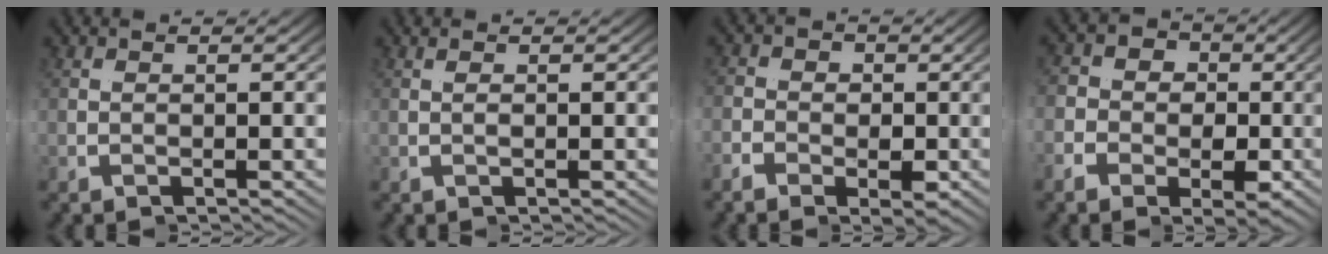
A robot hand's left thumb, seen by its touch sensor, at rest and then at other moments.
{"total": 0.8, "force": [0.2, -0.3, 0.7], "torque": [-0.008, 0.005, -0.001]}
{"total": 2.1, "force": [0.6, 1.7, 0.9], "torque": [-0.011, 0.016, -0.013]}
{"total": 8.2, "force": [2.1, 6.2, 4.9], "torque": [-0.082, 0.030, 0.003]}